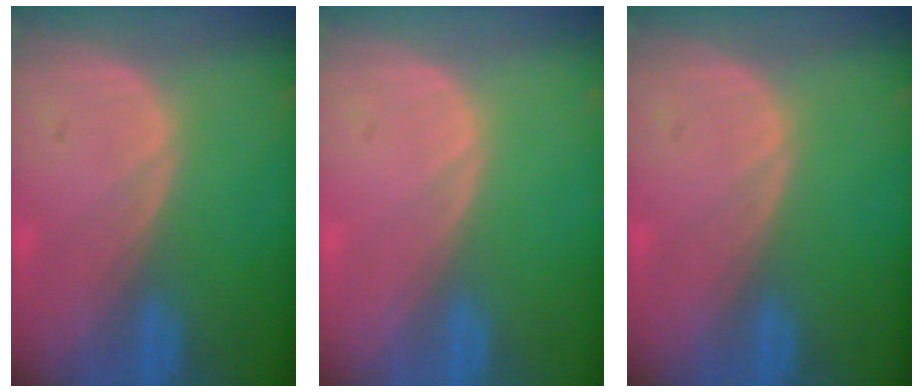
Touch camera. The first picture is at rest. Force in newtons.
{"total": 0.6, "press": 0.1, "slide": 0.6}
{"total": 0.0}